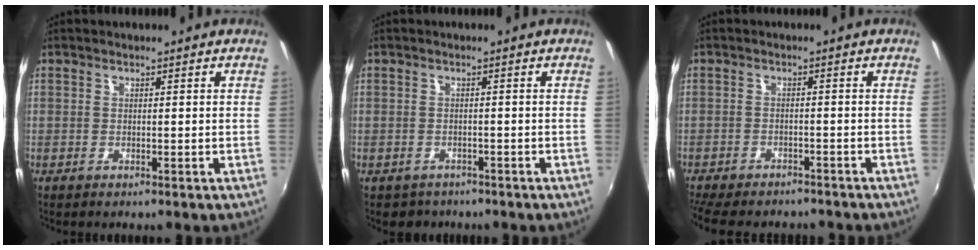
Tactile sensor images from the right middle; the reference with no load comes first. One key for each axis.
{"total": 2.7, "fx": -1.9, "fy": 1.9, "fz": 0.2, "tx": -0.013, "ty": -0.005, "tz": -0.027}
{"total": 11.7, "fx": -10.1, "fy": 3.8, "fz": 4.6, "tx": -0.115, "ty": -0.027, "tz": -0.151}